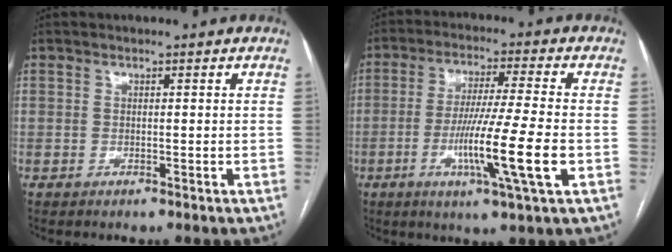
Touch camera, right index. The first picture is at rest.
{"total": 12.3, "force": [-3.5, -1.0, 11.8], "torque": [-0.218, -0.021, -0.066]}